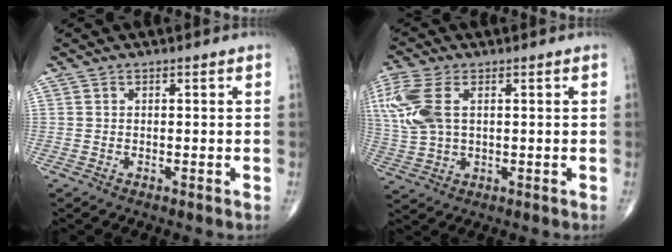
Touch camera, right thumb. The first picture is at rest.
{"total": 11.3, "force": [3.1, 6.3, 8.8], "torque": [-0.231, 0.006, 0.068]}